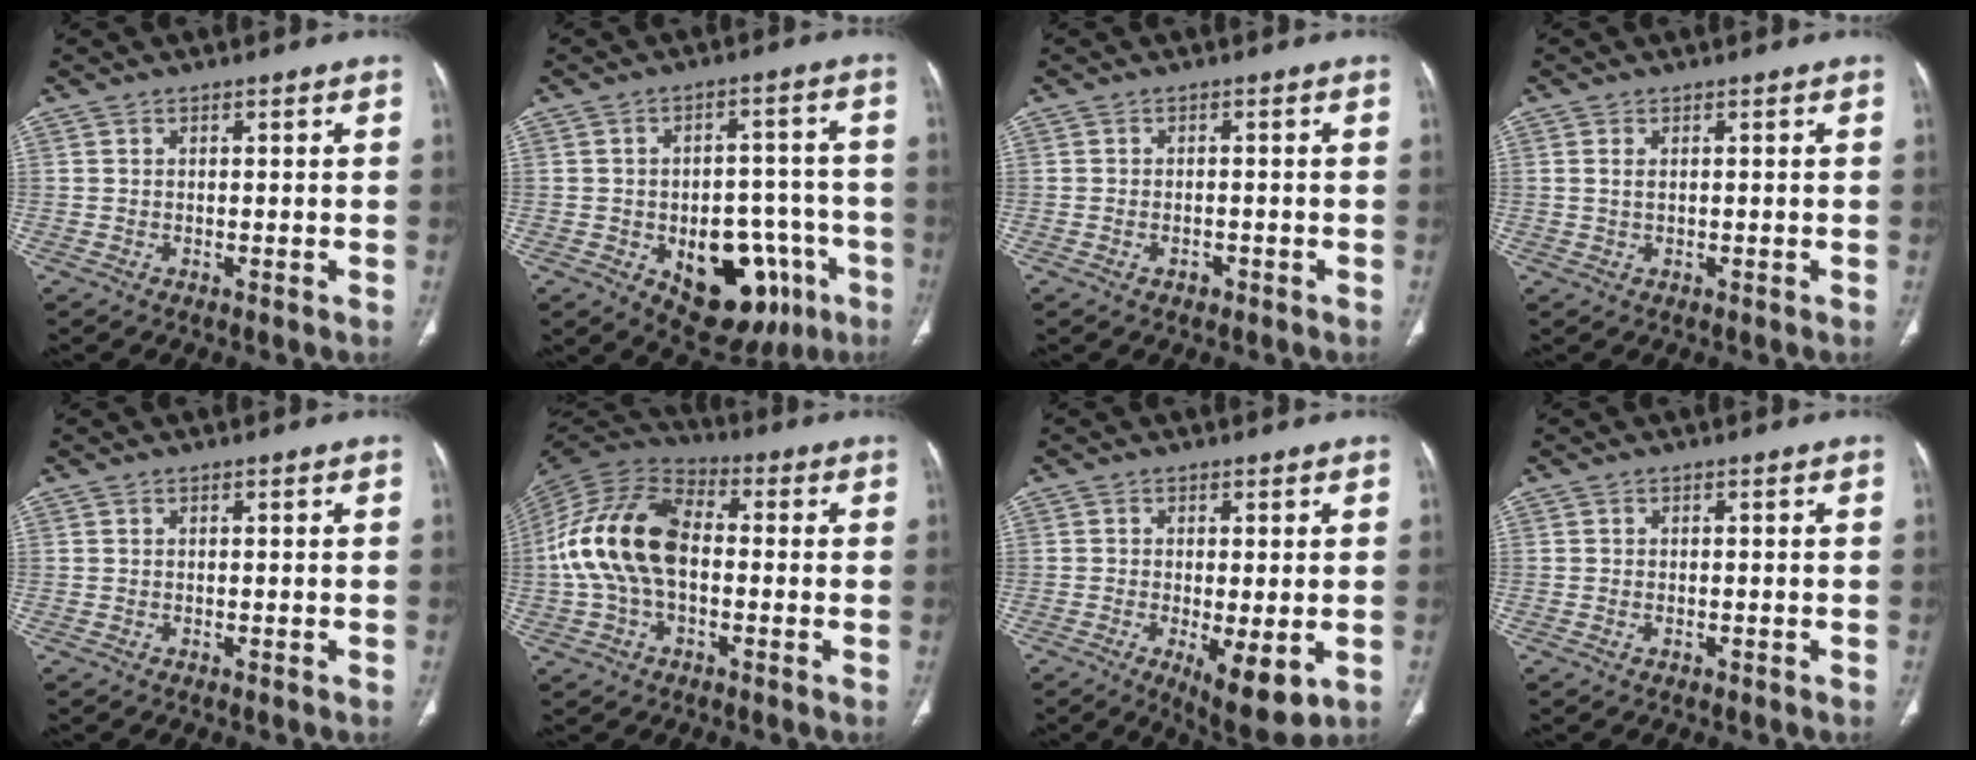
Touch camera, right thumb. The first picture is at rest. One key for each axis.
{"total": 17.9, "fx": -6.9, "fy": 10.6, "fz": 12.6, "tx": -0.130, "ty": 0.038, "tz": -0.077}
{"total": 1.6, "fx": -0.8, "fy": 1.0, "fz": 0.8, "tx": -0.015, "ty": 0.012, "tz": -0.008}
{"total": 1.3, "fx": 0.4, "fy": 0.7, "fz": 1.1, "tx": -0.028, "ty": 0.003, "tz": 0.013}
{"total": 0.0}
{"total": 16.5, "fx": -0.7, "fy": 10.2, "fz": 12.9, "tx": -0.255, "ty": 0.037, "tz": -0.021}
{"total": 8.9, "fx": -2.4, "fy": 3.1, "fz": 8.0, "tx": -0.121, "ty": -0.022, "tz": -0.031}
{"total": 0.7, "fx": -0.2, "fy": 0.4, "fz": 0.5, "tx": -0.013, "ty": 0.006, "tz": -0.001}